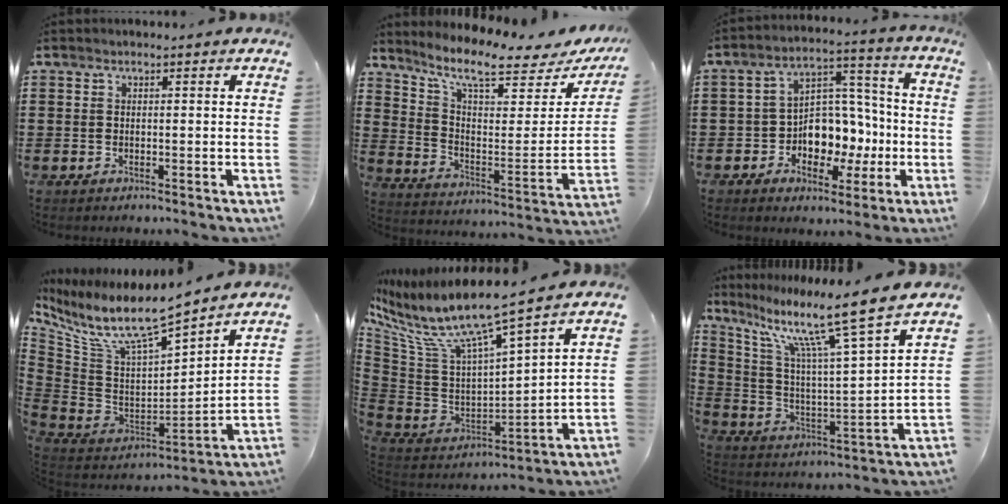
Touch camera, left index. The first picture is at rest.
{"total": 8.0, "force": [6.5, 1.3, 4.6], "torque": [-0.105, -0.046, 0.104]}
{"total": 8.4, "force": [-1.3, 7.1, 4.2], "torque": [-0.076, 0.008, -0.018]}
{"total": 9.3, "force": [7.4, 1.4, 5.4], "torque": [-0.139, -0.065, 0.125]}
{"total": 9.7, "force": [6.8, 0.9, 6.8], "torque": [-0.162, -0.058, 0.108]}
{"total": 12.5, "force": [8.8, 0.3, 8.9], "torque": [-0.193, -0.056, 0.132]}